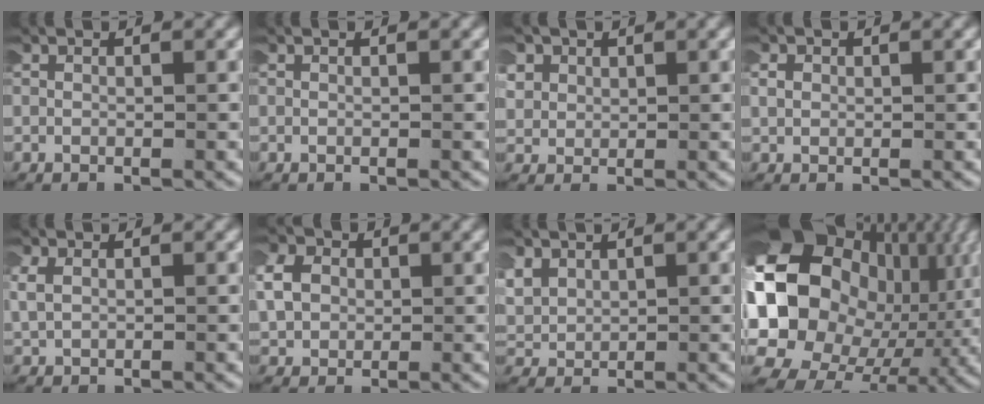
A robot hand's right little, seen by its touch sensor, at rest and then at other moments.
{"total": 0.0}
{"total": 3.3, "force": [1.2, 2.7, 1.4], "torque": [-0.050, -0.002, 0.022]}
{"total": 1.0, "force": [0.4, 0.9, 0.4], "torque": [-0.016, 0.004, 0.006]}
{"total": 1.9, "force": [0.8, 1.3, 1.1], "torque": [-0.035, 0.004, 0.018]}
{"total": 3.7, "force": [0.7, 3.1, 1.9], "torque": [-0.052, 0.002, 0.012]}
{"total": 2.9, "force": [1.2, 2.2, 1.3], "torque": [-0.051, -0.004, 0.031]}
{"total": 22.4, "force": [0.7, 17.6, 13.8], "torque": [-0.253, -0.023, 0.004]}